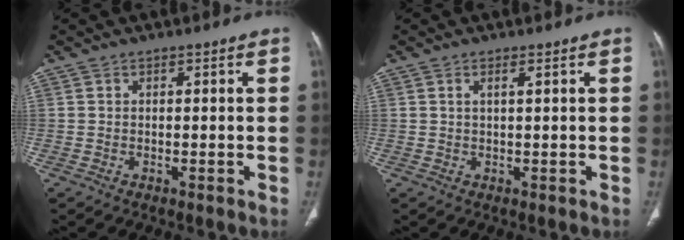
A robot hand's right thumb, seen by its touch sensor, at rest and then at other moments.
{"total": 1.2, "force": [0.6, 0.0, 1.0], "torque": [-0.025, 0.000, 0.011]}